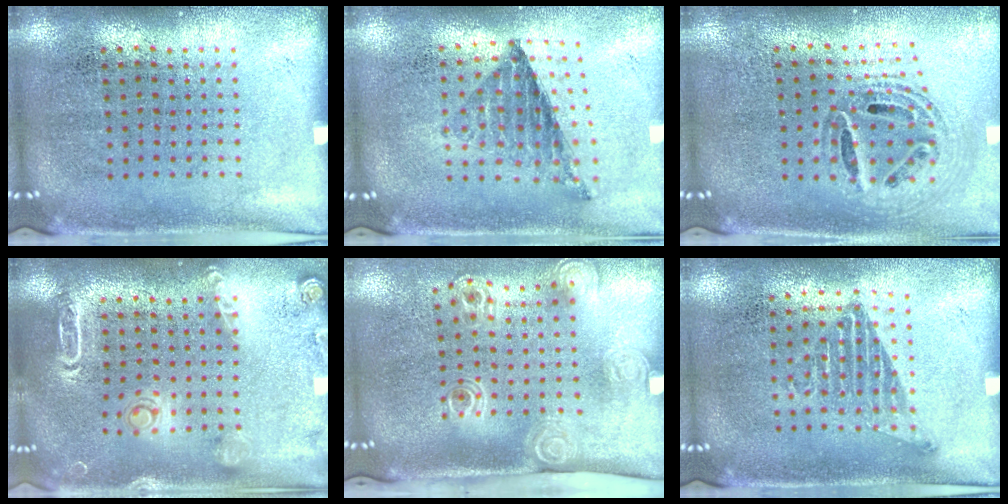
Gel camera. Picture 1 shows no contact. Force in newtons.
{"total": 0.8, "press": 0.8, "slide": 0.1}
{"total": 0.9, "press": 0.9, "slide": 0.2}
{"total": 1.9, "press": 1.9, "slide": 0.5}
{"total": 2.2, "press": 1.6, "slide": 1.6}
{"total": 1.1, "press": 1.0, "slide": 0.5}